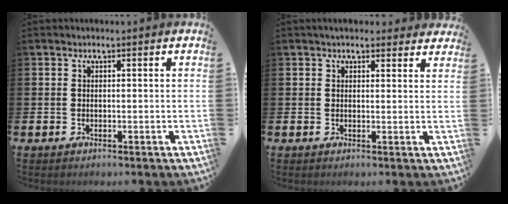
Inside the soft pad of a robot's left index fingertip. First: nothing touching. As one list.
[{"total": 2.6, "force": [2.4, 0.9, 0.2], "torque": [0.000, -0.008, 0.043]}]